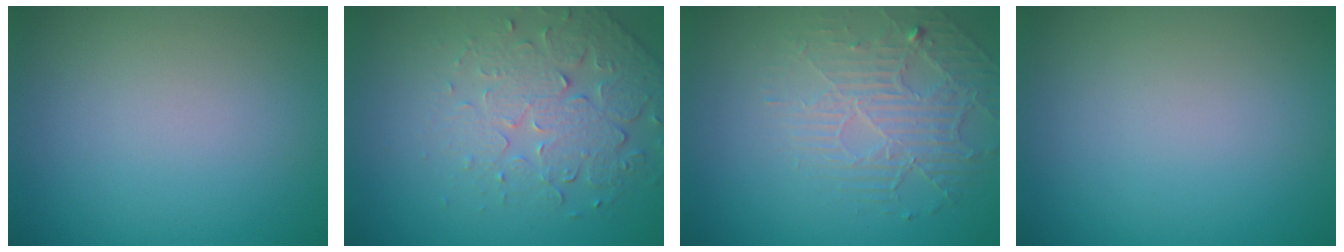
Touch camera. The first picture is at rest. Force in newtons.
{"total": 5.1, "press": 3.7, "slide": 3.5}
{"total": 2.6, "press": 2.0, "slide": 1.7}
{"total": 0.0}